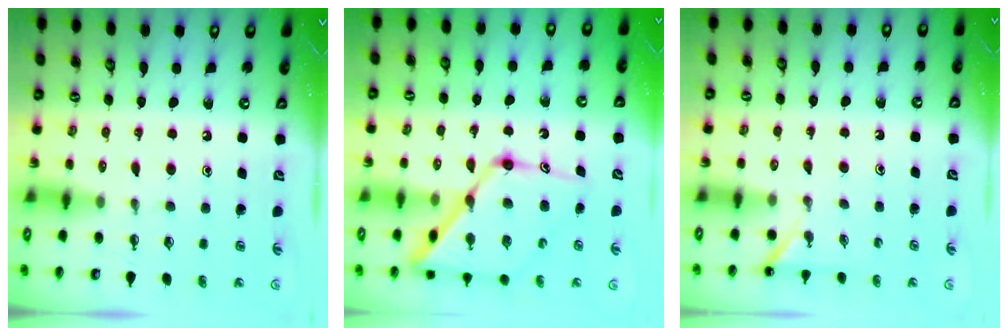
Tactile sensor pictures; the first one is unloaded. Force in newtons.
{"total": 16.5, "press": 16.5, "slide": 1.6}
{"total": 2.3, "press": 2.3, "slide": 0.2}